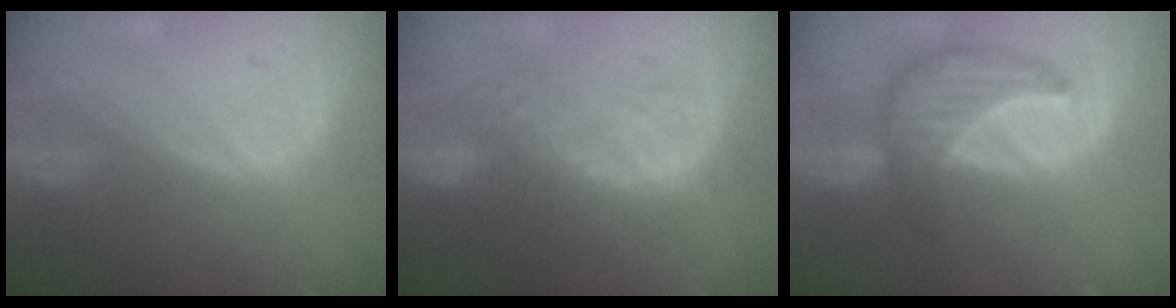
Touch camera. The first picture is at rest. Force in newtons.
{"total": 9.6, "press": 9.1, "slide": 3.0}
{"total": 7.7, "press": 7.7, "slide": 0.4}